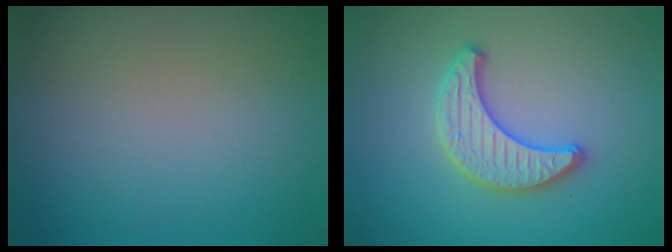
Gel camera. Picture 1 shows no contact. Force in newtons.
{"total": 3.4, "press": 3.4, "slide": 0.1}